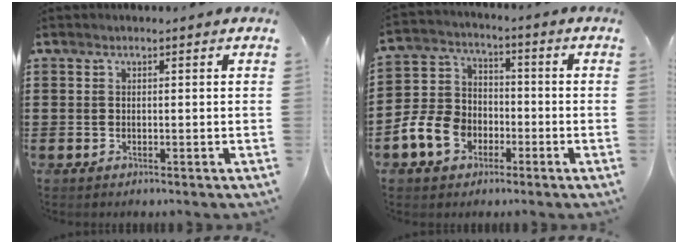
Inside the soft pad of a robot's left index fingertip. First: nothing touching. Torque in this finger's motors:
{"motor_torque": [0.51, 0.32, 0.45, 0.08]}